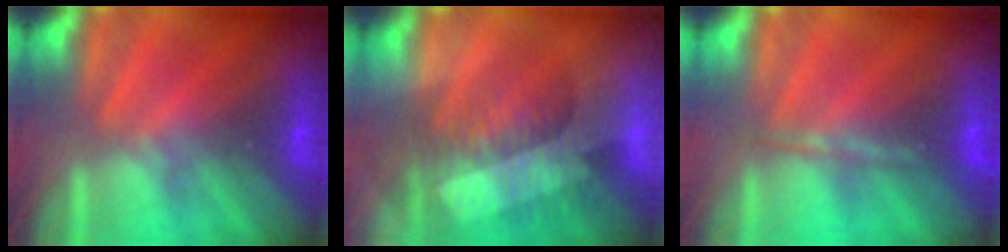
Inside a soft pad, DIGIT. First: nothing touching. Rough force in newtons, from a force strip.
{"total": 3.3}
{"total": 1.7}